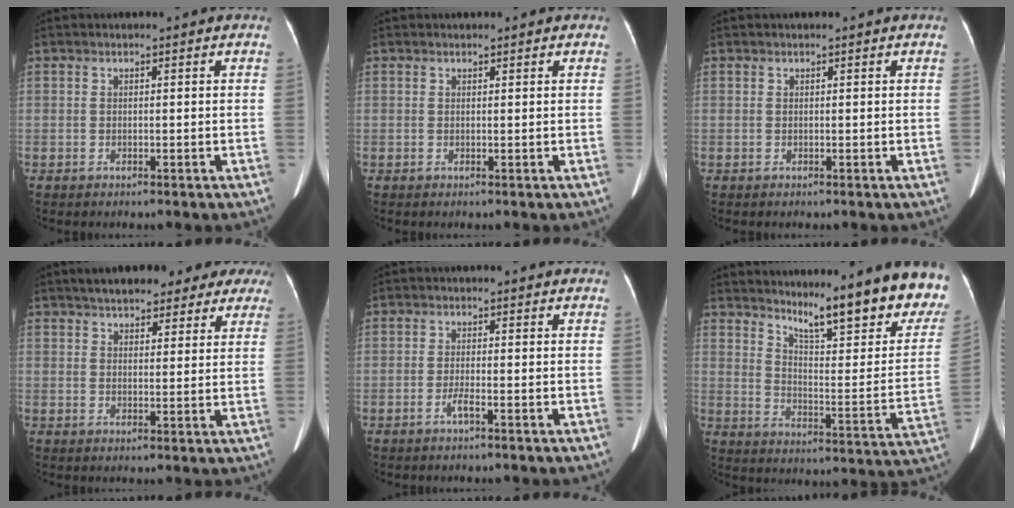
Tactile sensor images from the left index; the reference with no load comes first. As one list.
[{"total": 1.3, "force": [1.1, 0.6, 0.5], "torque": [-0.003, 0.001, 0.011]}, {"total": 1.1, "force": [0.9, 0.2, 0.6], "torque": [-0.003, 0.001, 0.008]}, {"total": 16.8, "force": [13.5, 6.1, 7.8], "torque": [-0.099, 0.016, 0.159]}, {"total": 1.5, "force": [-1.3, -0.1, 0.8], "torque": [-0.017, -0.018, -0.026]}, {"total": 21.0, "force": [17.7, 2.4, 11.1], "torque": [-0.150, -0.094, 0.229]}]